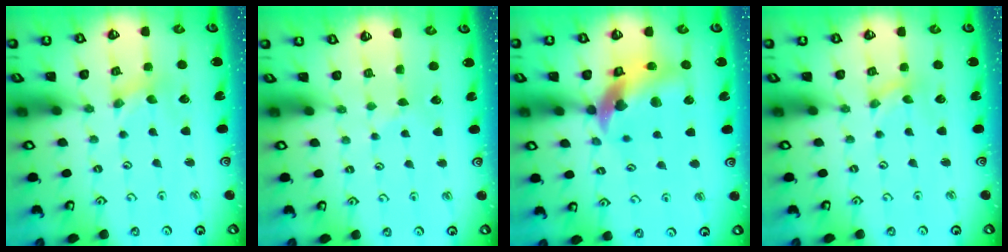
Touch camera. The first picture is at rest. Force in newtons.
{"total": 2.5, "press": 2.5, "slide": 0.4}
{"total": 13.9, "press": 13.8, "slide": 1.9}
{"total": 0.0}